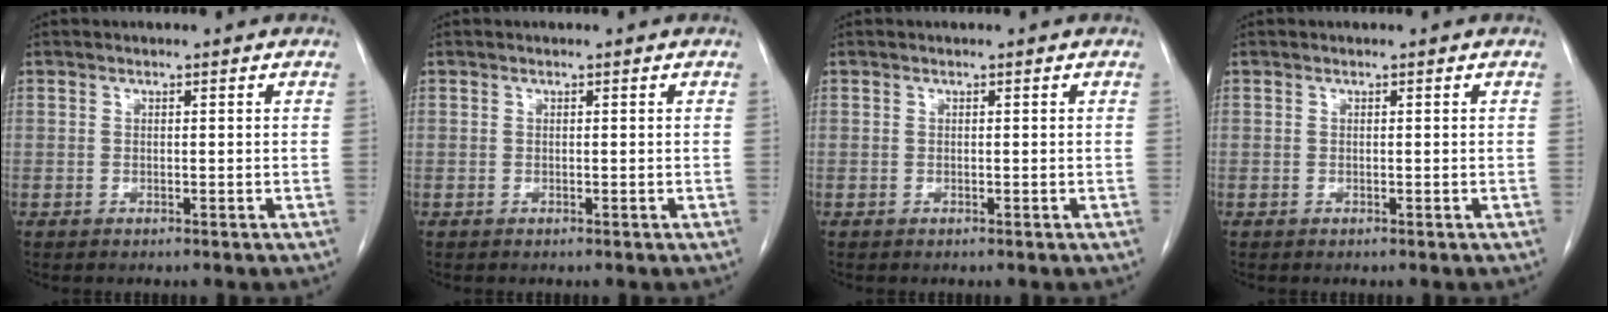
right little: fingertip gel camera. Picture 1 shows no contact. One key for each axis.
{"total": 0.0}
{"total": 0.0}
{"total": 0.0}